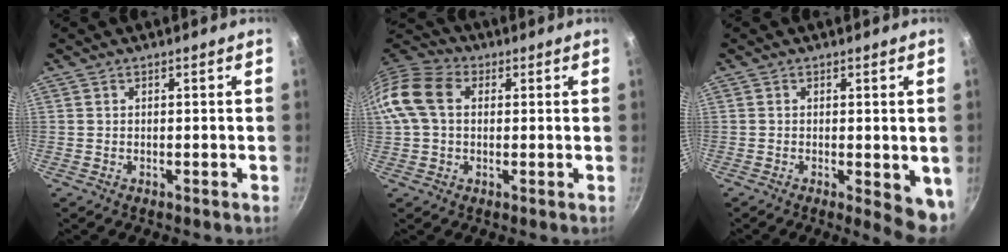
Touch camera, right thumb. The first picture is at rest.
{"total": 11.5, "force": [1.8, 8.3, 7.8], "torque": [-0.143, 0.023, 0.015]}
{"total": 6.1, "force": [-0.8, 2.2, 5.7], "torque": [-0.062, -0.008, -0.007]}